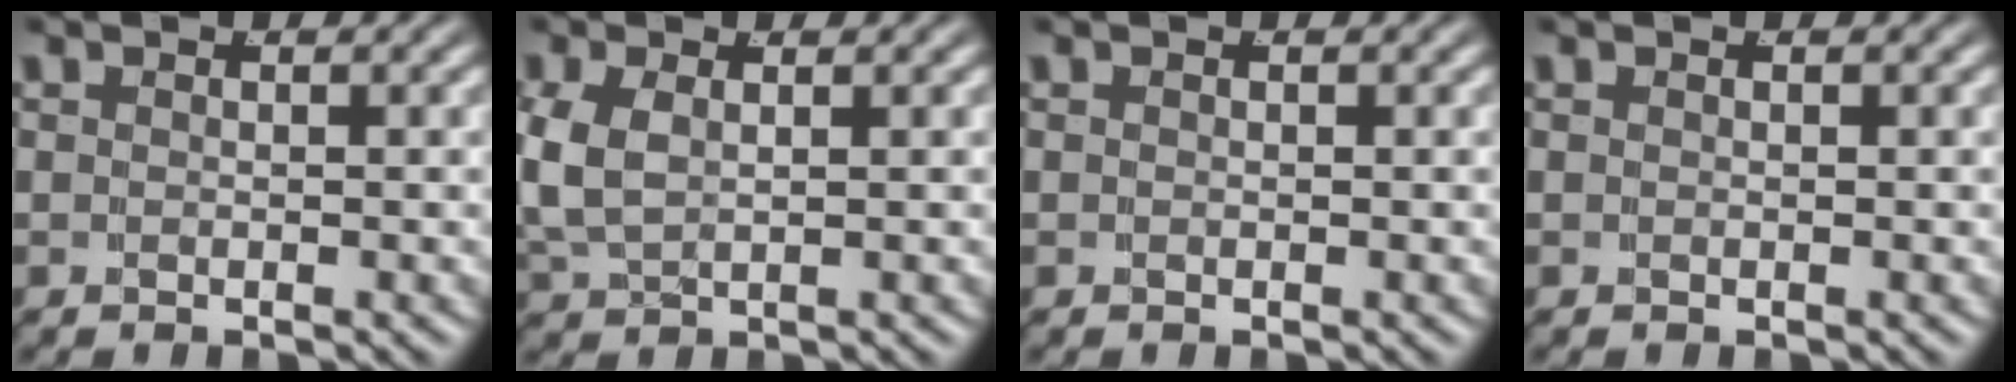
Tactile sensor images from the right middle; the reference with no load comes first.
{"total": 3.5, "force": [0.5, 2.5, 2.4], "torque": [-0.069, -0.011, 0.023]}
{"total": 0.0}
{"total": 0.0}